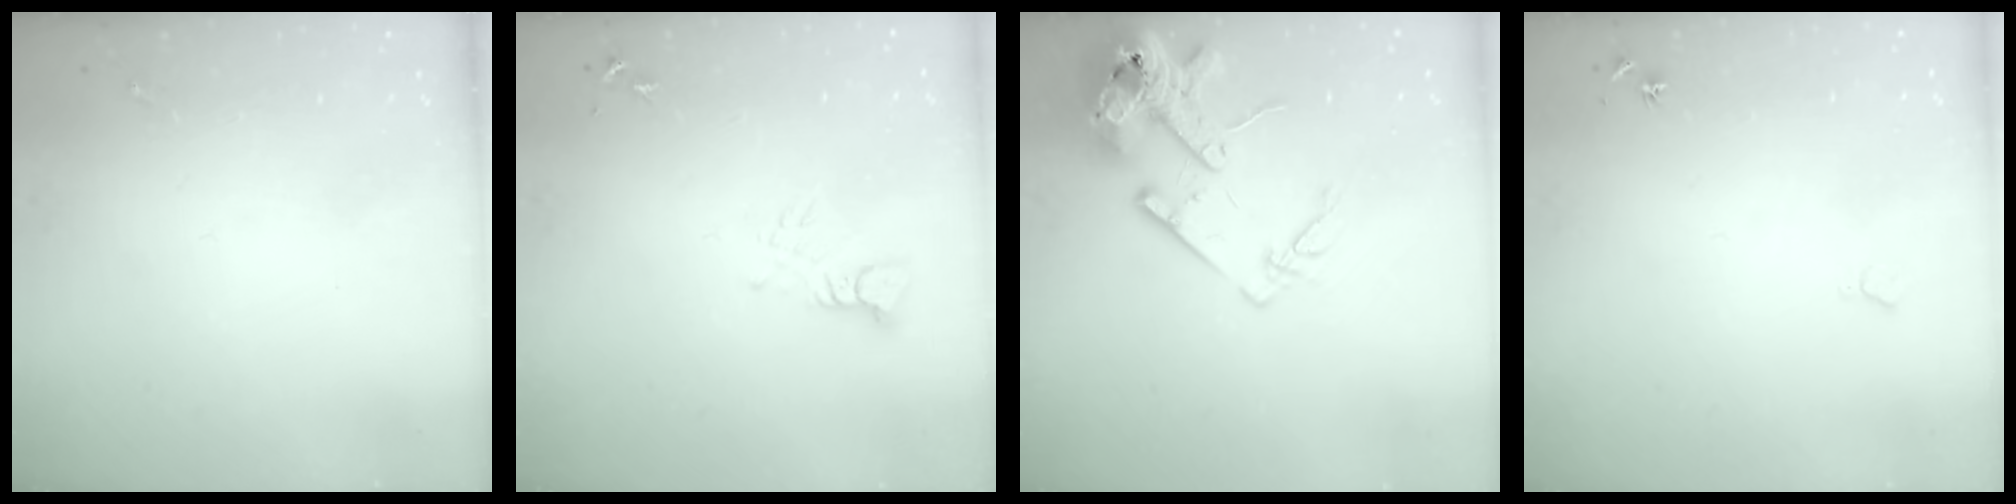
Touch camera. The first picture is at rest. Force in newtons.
{"total": 3.5, "press": 3.5, "slide": 0.2}
{"total": 16.1, "press": 15.9, "slide": 2.4}
{"total": 5.6, "press": 5.5, "slide": 0.7}